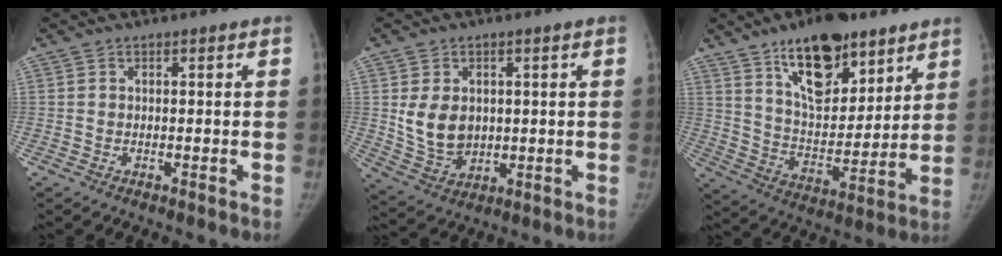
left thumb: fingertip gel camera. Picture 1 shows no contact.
{"total": 8.1, "force": [1.1, 6.1, 5.2], "torque": [-0.067, -0.015, 0.038]}
{"total": 19.5, "force": [12.2, 8.8, 12.3], "torque": [-0.147, -0.070, 0.209]}